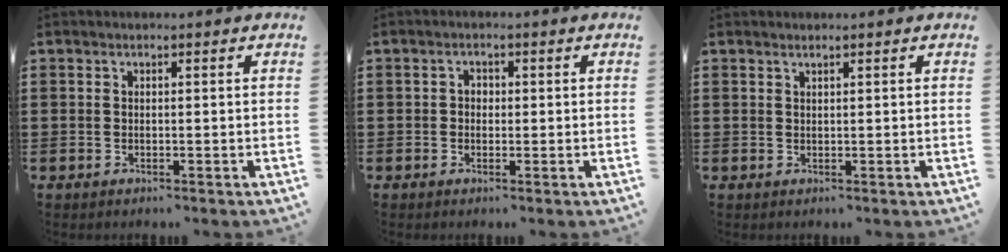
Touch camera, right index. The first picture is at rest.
{"total": 1.2, "force": [-0.3, 1.0, 0.6], "torque": [-0.014, 0.004, -0.008]}
{"total": 0.5, "force": [0.5, 0.1, 0.2], "torque": [-0.005, 0.000, 0.010]}